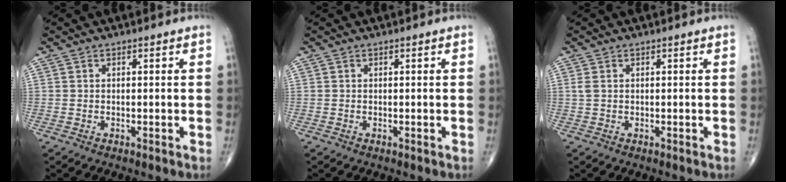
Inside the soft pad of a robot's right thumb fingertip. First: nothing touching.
{"total": 0.0}
{"total": 1.1, "force": [0.2, 0.6, 0.8], "torque": [-0.025, 0.007, 0.008]}